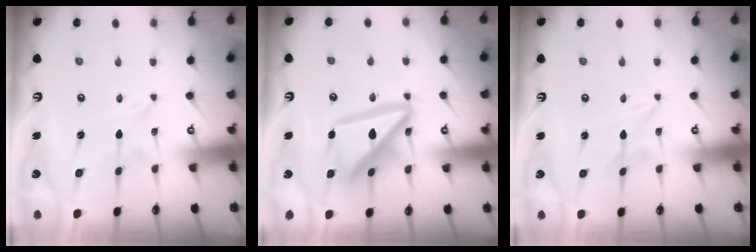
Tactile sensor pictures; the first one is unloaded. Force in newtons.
{"total": 17.2, "press": 17.1, "slide": 1.8}
{"total": 0.0}